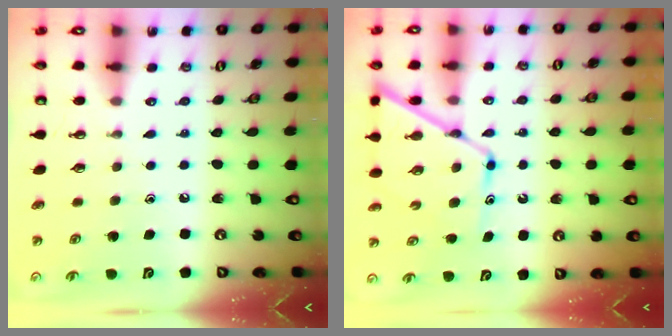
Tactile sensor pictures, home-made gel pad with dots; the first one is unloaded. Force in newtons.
{"total": 13.0, "press": 13.0, "slide": 1.1}